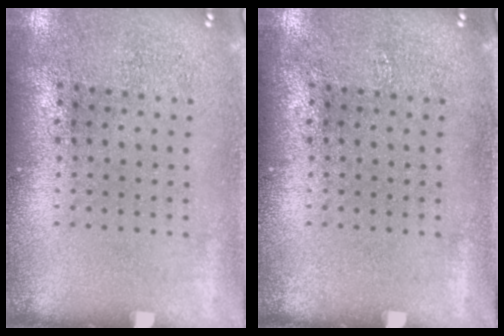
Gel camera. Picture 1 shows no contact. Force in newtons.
{"total": 0.0}